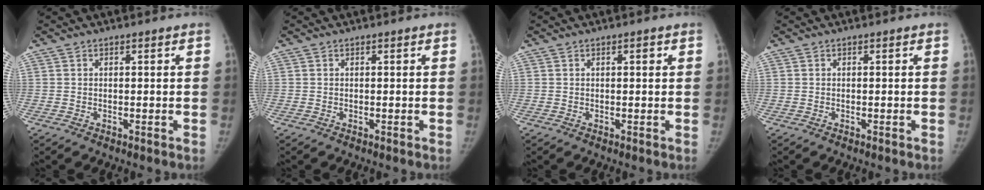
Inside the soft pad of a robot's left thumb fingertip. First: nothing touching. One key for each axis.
{"total": 0.0}
{"total": 0.9, "fx": 0.4, "fy": 0.3, "fz": 0.8, "tx": -0.006, "ty": 0.002, "tz": 0.005}
{"total": 0.0}